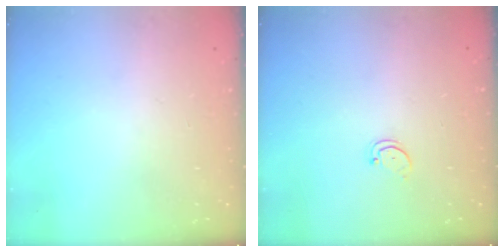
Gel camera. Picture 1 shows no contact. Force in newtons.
{"total": 1.5, "press": 1.5, "slide": 0.3}